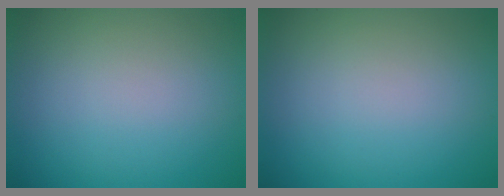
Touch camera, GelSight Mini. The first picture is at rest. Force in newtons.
{"total": 0.0}